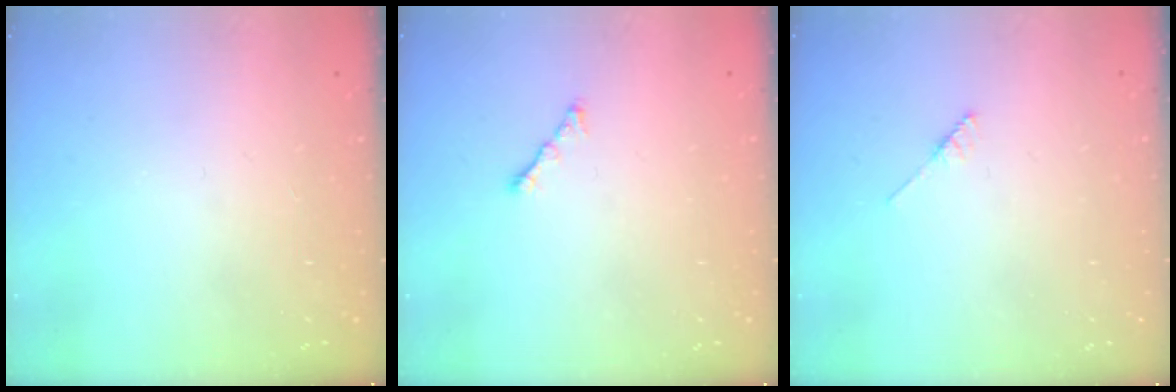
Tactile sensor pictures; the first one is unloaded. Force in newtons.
{"total": 1.8, "press": 1.7, "slide": 0.6}
{"total": 2.2, "press": 2.2, "slide": 0.2}